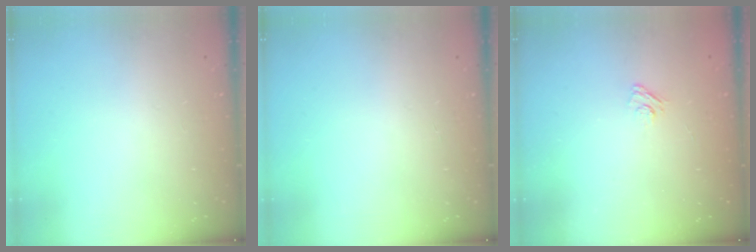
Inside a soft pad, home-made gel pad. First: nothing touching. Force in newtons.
{"total": 0.0}
{"total": 3.1, "press": 2.8, "slide": 1.3}